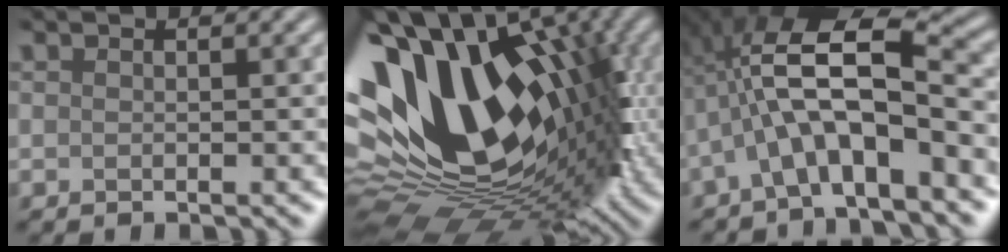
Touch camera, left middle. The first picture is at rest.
{"total": 17.8, "force": [4.6, 10.2, 13.8], "torque": [-0.245, 0.030, 0.083]}
{"total": 8.9, "force": [-1.6, 2.9, 8.2], "torque": [-0.158, 0.034, -0.024]}